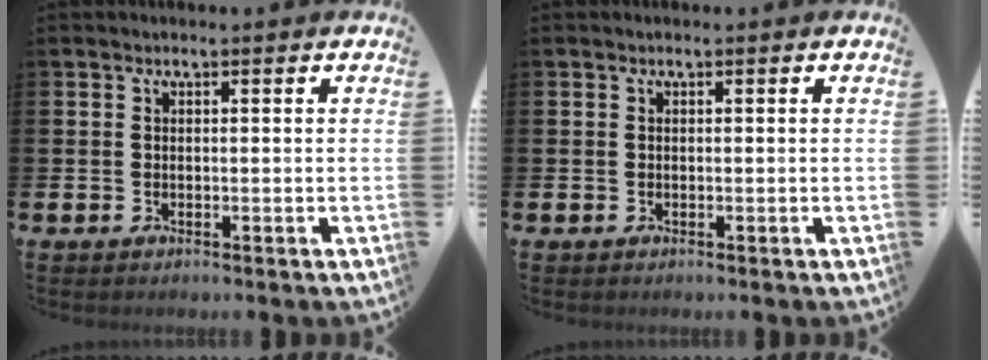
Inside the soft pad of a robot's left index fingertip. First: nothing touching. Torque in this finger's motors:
{"motor_torque": [-0.03, 0.02, -0.10, 0.02]}